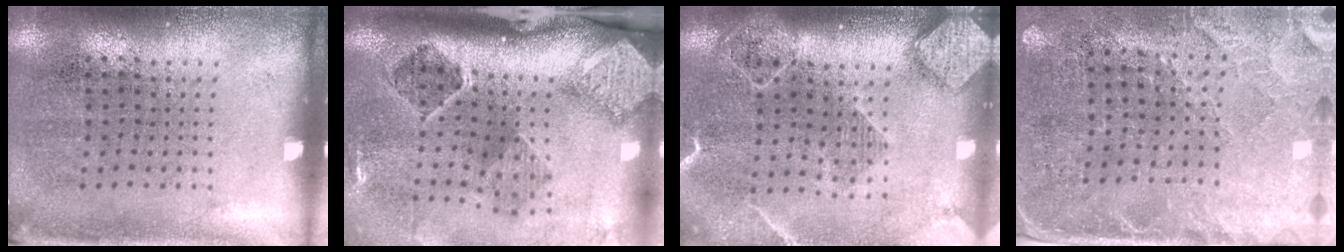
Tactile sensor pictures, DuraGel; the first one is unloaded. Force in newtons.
{"total": 2.9, "press": 1.8, "slide": 2.2}
{"total": 2.1, "press": 1.9, "slide": 0.9}
{"total": 2.7, "press": 2.4, "slide": 1.2}